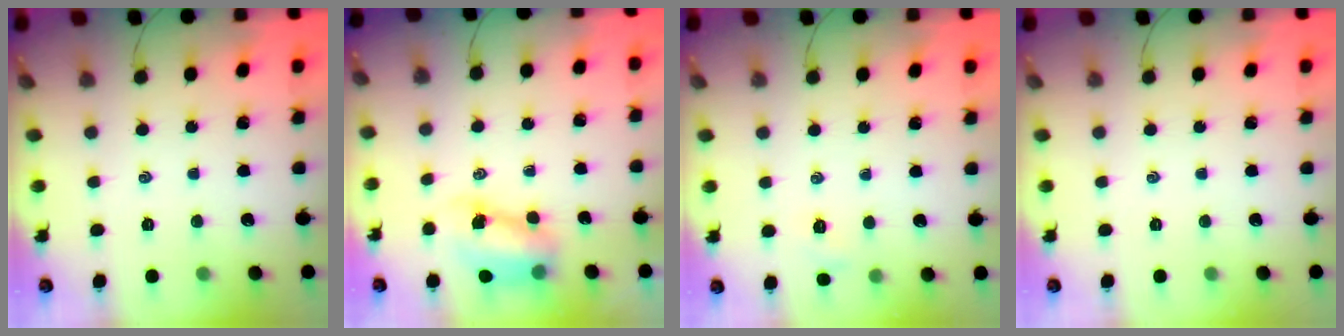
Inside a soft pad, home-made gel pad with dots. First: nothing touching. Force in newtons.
{"total": 7.7, "press": 7.6, "slide": 1.3}
{"total": 3.5, "press": 3.3, "slide": 1.0}
{"total": 0.0}